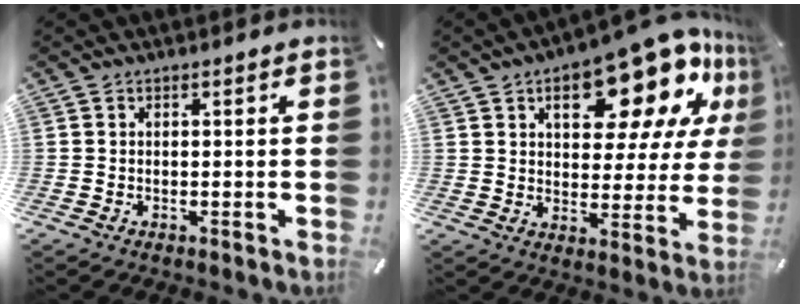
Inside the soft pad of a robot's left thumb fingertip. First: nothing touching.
{"total": 19.5, "force": [11.9, 8.9, 12.7], "torque": [-0.173, -0.070, 0.195]}